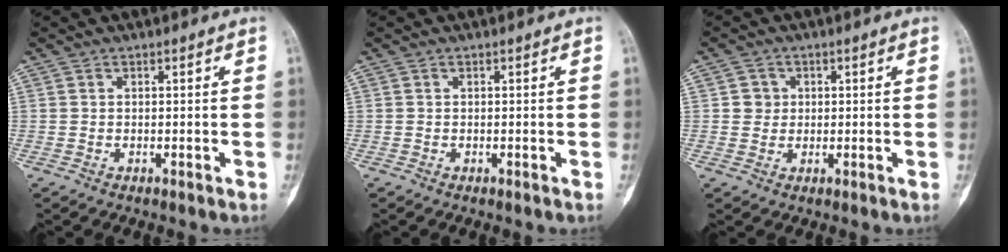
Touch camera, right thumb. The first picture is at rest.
{"total": 0.0}
{"total": 2.8, "force": [0.5, 2.7, 0.5], "torque": [0.010, 0.003, 0.004]}